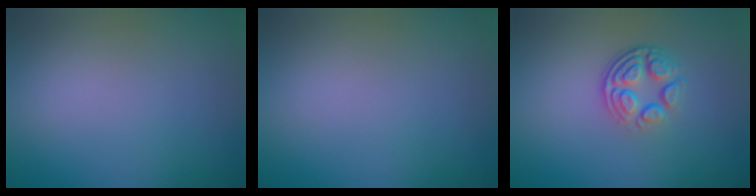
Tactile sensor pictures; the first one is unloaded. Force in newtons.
{"total": 0.0}
{"total": 4.0, "press": 2.8, "slide": 2.9}